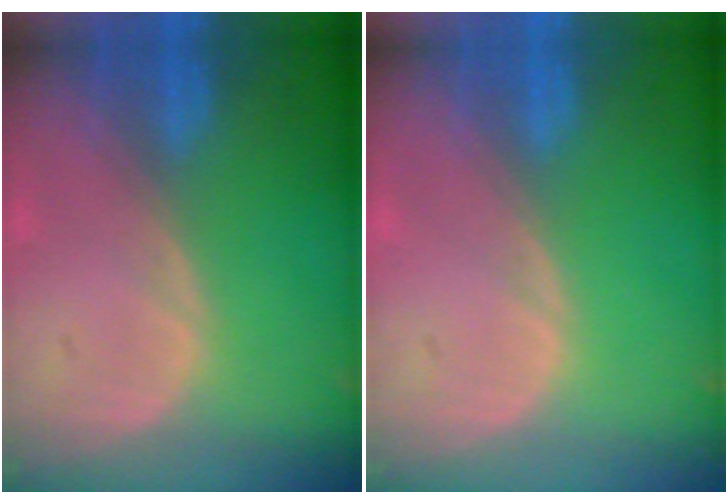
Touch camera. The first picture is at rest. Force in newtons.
{"total": 0.0}